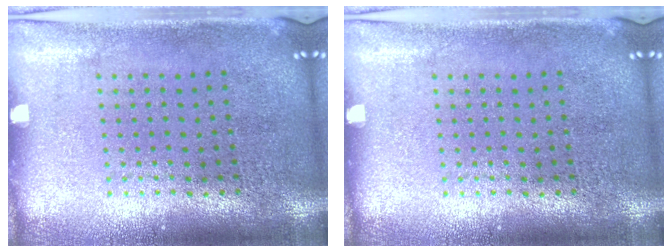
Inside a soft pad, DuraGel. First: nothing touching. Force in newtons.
{"total": 0.0}